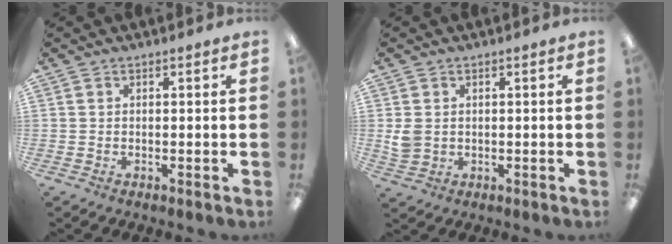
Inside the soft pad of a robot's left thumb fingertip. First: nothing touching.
{"total": 3.4, "force": [0.7, 2.8, 1.7], "torque": [-0.025, 0.002, 0.014]}